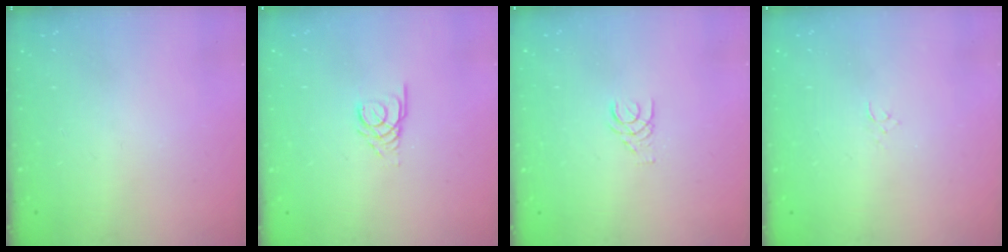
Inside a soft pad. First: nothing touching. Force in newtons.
{"total": 4.8, "press": 4.8, "slide": 0.3}
{"total": 1.4, "press": 1.4, "slide": 0.2}
{"total": 2.4, "press": 2.4, "slide": 0.3}